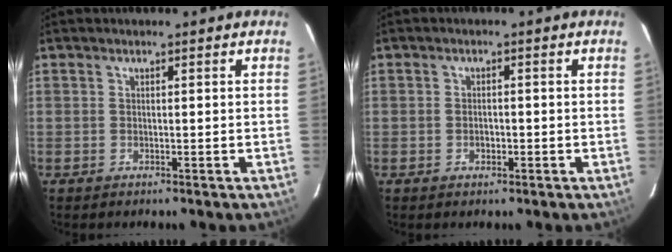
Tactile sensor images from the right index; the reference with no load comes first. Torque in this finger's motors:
{"motor_torque": [-0.32, 0.23, -0.18, -0.08]}